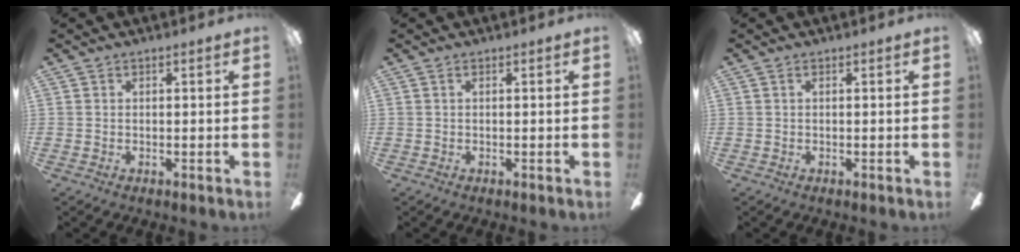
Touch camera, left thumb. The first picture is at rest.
{"total": 0.0}
{"total": 0.0}